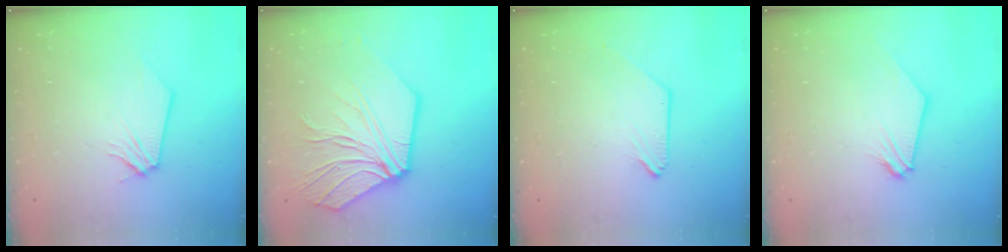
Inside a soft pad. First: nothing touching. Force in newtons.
{"total": 12.9, "press": 12.8, "slide": 1.5}
{"total": 0.0}
{"total": 0.9, "press": 0.9, "slide": 0.2}